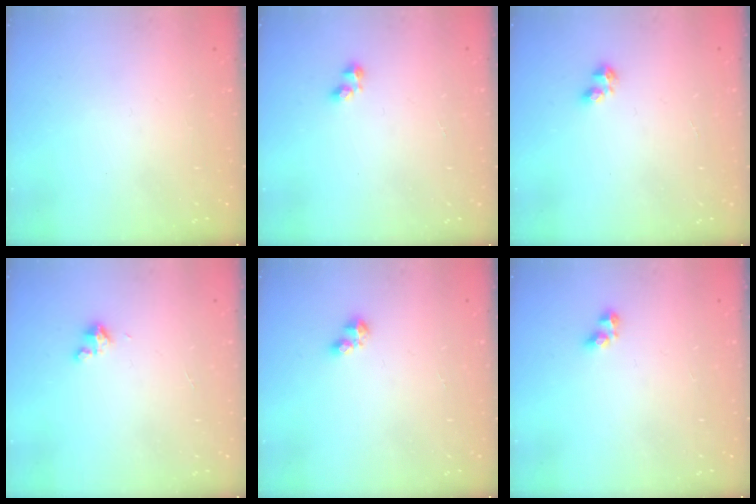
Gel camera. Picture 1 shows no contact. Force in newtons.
{"total": 2.4, "press": 2.3, "slide": 0.9}
{"total": 2.9, "press": 2.8, "slide": 0.5}
{"total": 2.7, "press": 2.6, "slide": 0.4}
{"total": 2.7, "press": 2.6, "slide": 0.5}
{"total": 3.1, "press": 3.1, "slide": 0.3}